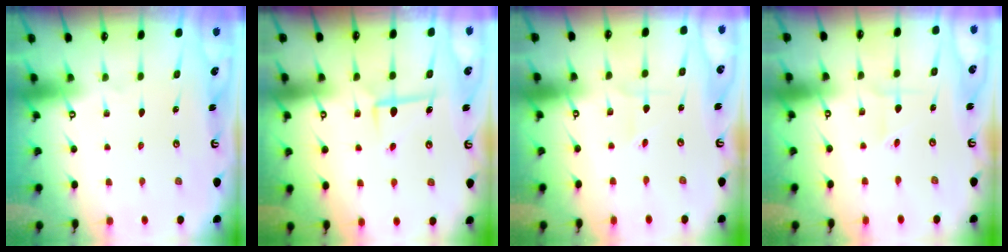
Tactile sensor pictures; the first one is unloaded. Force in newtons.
{"total": 6.4, "press": 6.2, "slide": 1.8}
{"total": 1.8, "press": 1.8, "slide": 0.2}
{"total": 1.8, "press": 1.7, "slide": 0.4}